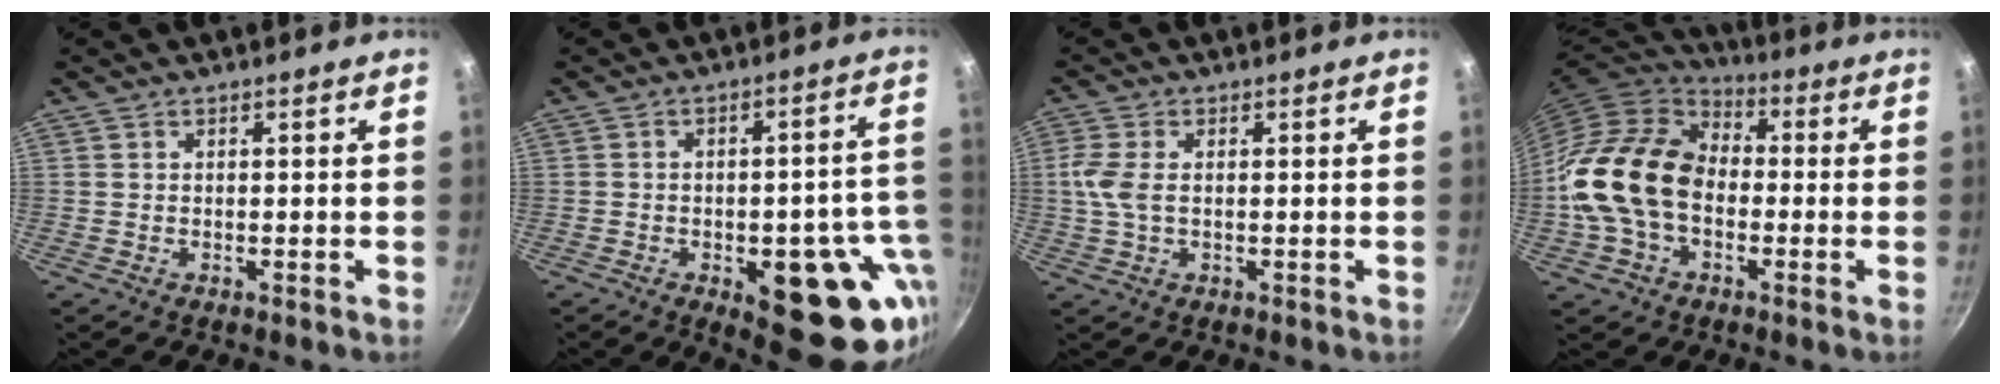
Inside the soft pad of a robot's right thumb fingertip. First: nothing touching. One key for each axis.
{"total": 19.8, "fx": -5.6, "fy": 8.8, "fz": 16.8, "tx": -0.138, "ty": 0.007, "tz": -0.065}
{"total": 5.2, "fx": 0.3, "fy": 2.9, "fz": 4.2, "tx": -0.097, "ty": 0.005, "tz": 0.000}
{"total": 17.1, "fx": -2.0, "fy": 12.3, "fz": 11.7, "tx": -0.186, "ty": 0.035, "tz": -0.050}